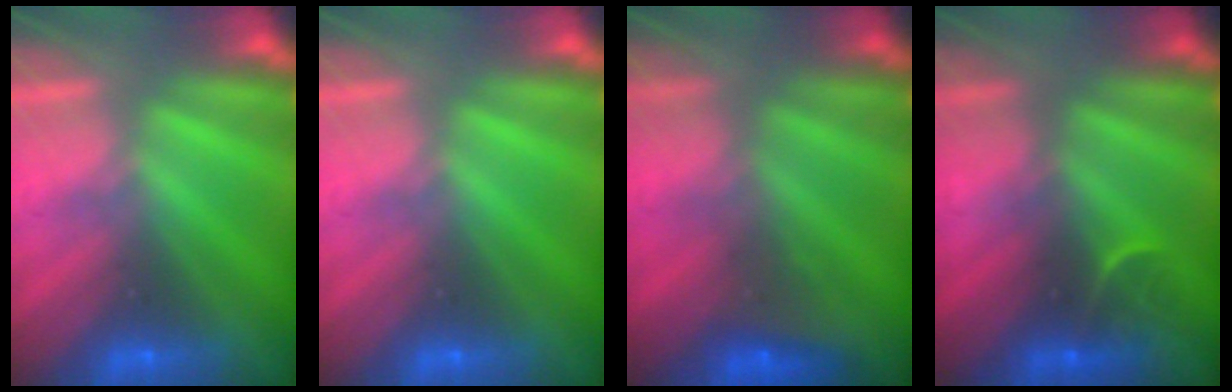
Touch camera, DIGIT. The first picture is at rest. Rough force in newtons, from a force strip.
{"total": 0.0}
{"total": 4.7}
{"total": 2.8}